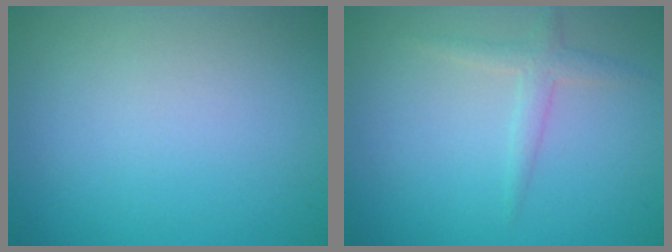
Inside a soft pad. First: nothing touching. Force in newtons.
{"total": 1.8, "press": 1.8, "slide": 0.0}